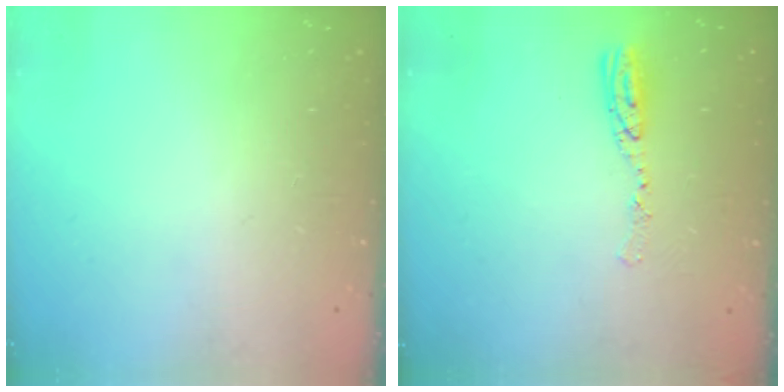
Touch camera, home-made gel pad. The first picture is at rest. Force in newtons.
{"total": 8.1, "press": 8.1, "slide": 0.6}